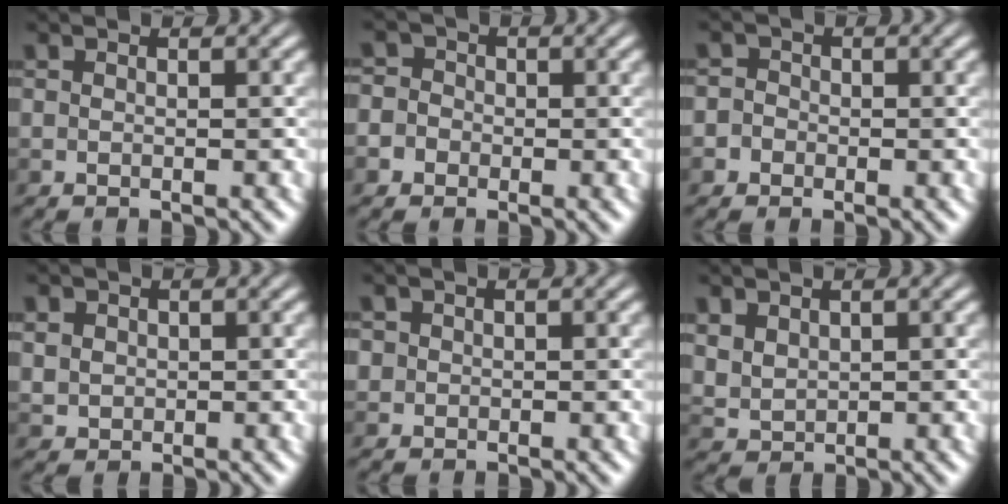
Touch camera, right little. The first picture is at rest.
{"total": 3.8, "force": [-0.3, 3.5, 1.4], "torque": [-0.028, 0.019, -0.026]}
{"total": 2.3, "force": [-0.5, 2.2, 0.6], "torque": [-0.004, 0.008, -0.023]}
{"total": 1.7, "force": [0.6, 1.5, 0.4], "torque": [-0.027, 0.000, 0.013]}
{"total": 1.2, "force": [0.3, 1.1, 0.1], "torque": [-0.009, -0.002, 0.001]}
{"total": 2.4, "force": [1.0, 1.9, 1.2], "torque": [-0.042, -0.005, 0.025]}